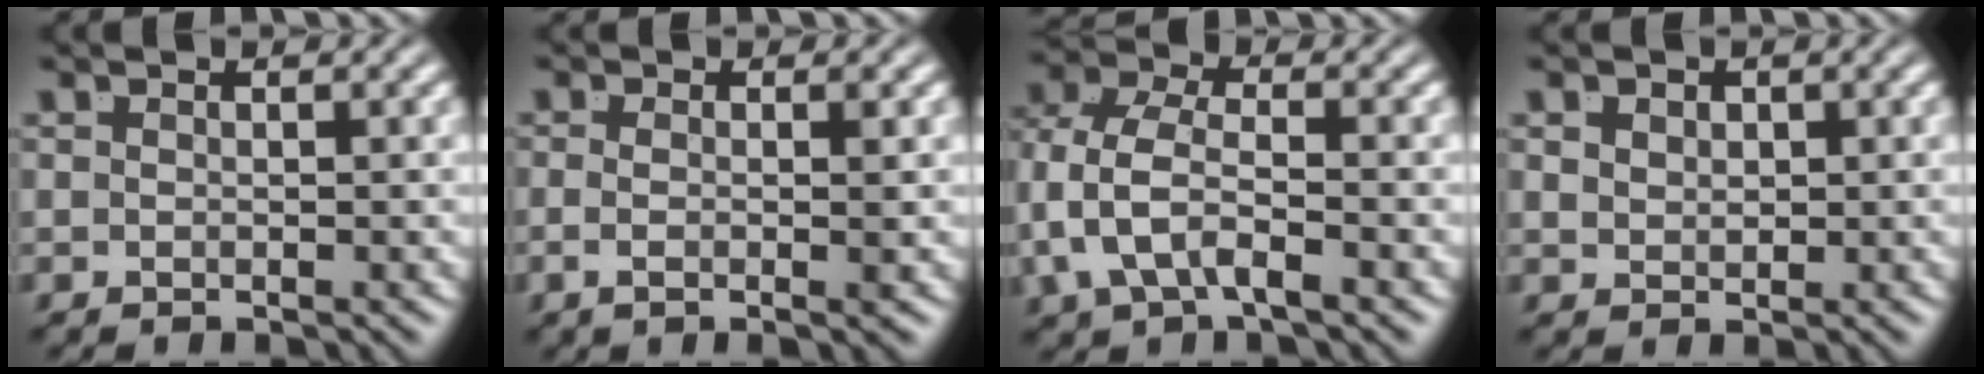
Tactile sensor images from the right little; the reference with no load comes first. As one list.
[{"total": 2.1, "force": [-0.7, -0.7, 1.8], "torque": [-0.032, -0.012, -0.007]}, {"total": 5.6, "force": [-0.7, 4.0, 3.8], "torque": [-0.108, -0.030, 0.000]}, {"total": 1.1, "force": [0.7, 0.4, 0.7], "torque": [-0.011, -0.012, 0.026]}]